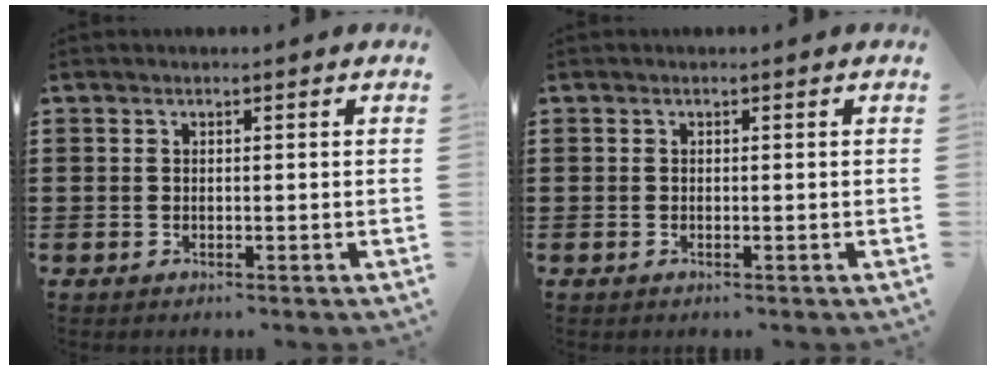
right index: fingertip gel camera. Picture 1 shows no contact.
{"total": 0.0}